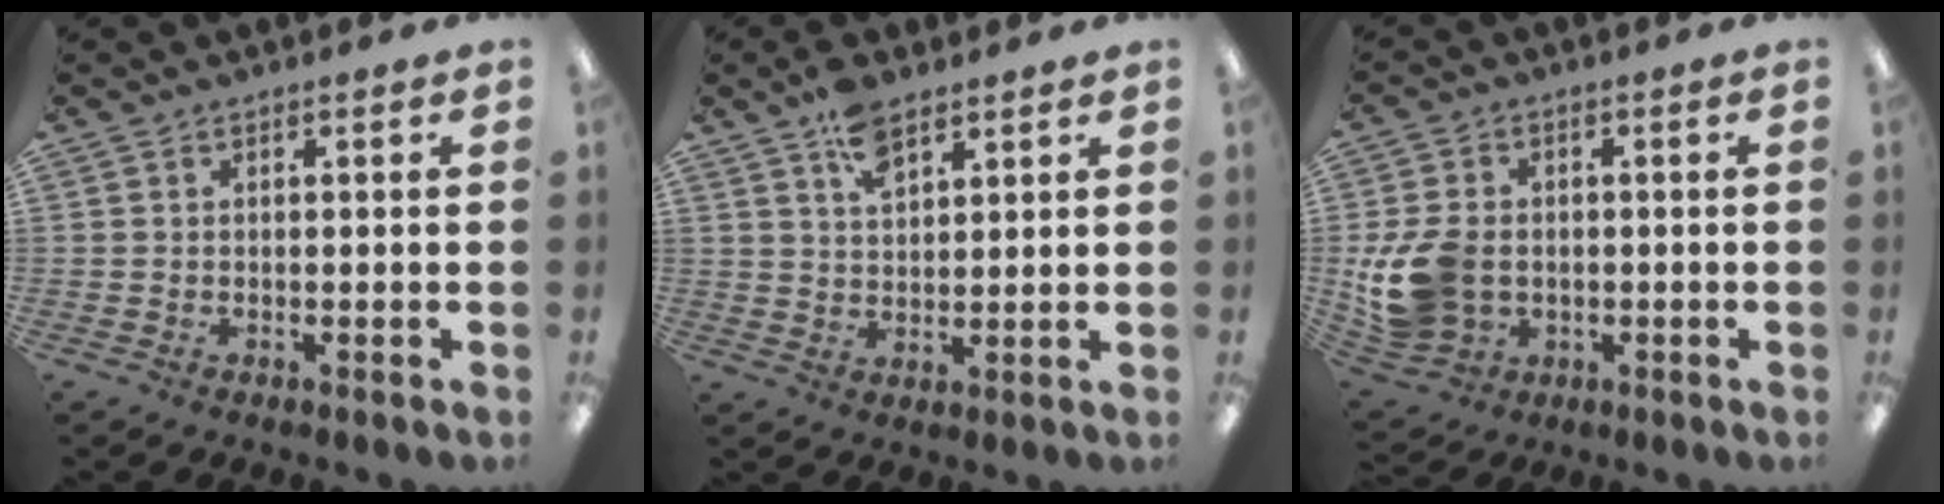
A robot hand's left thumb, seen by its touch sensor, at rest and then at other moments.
{"total": 6.8, "force": [4.6, 3.1, 3.9], "torque": [-0.064, -0.017, 0.081]}
{"total": 13.1, "force": [-1.5, 10.0, 8.3], "torque": [-0.191, 0.009, -0.024]}